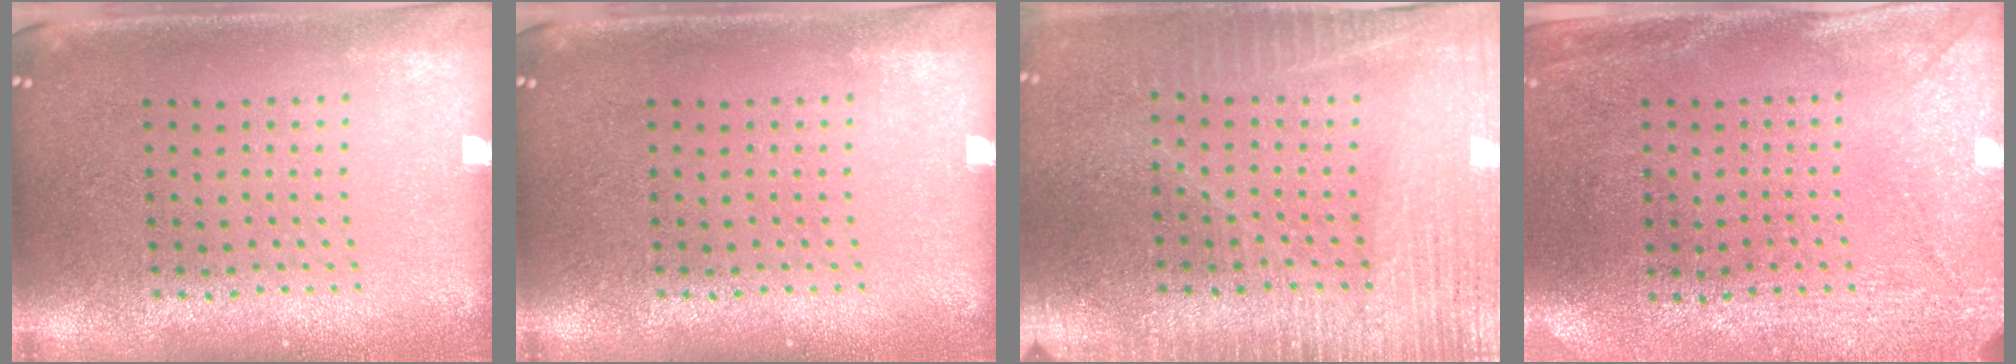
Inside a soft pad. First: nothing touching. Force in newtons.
{"total": 0.0}
{"total": 3.4, "press": 3.2, "slide": 1.4}
{"total": 3.0, "press": 2.3, "slide": 1.9}